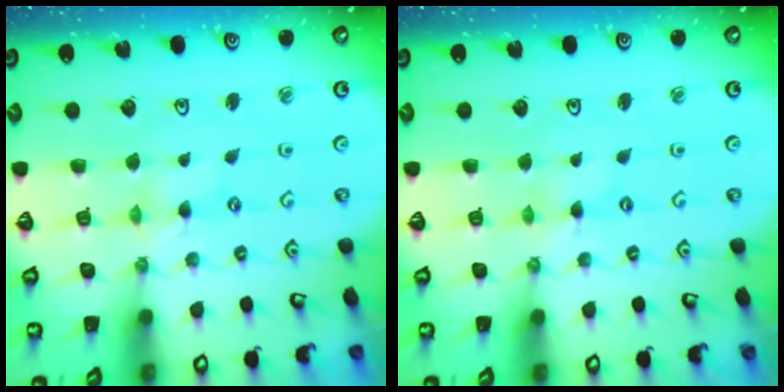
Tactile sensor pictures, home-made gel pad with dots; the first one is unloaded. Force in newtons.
{"total": 0.0}